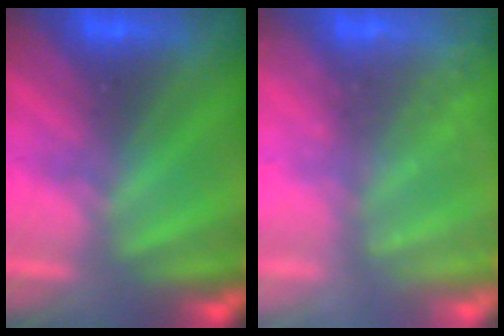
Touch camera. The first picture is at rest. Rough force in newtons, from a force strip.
{"total": 2.5}